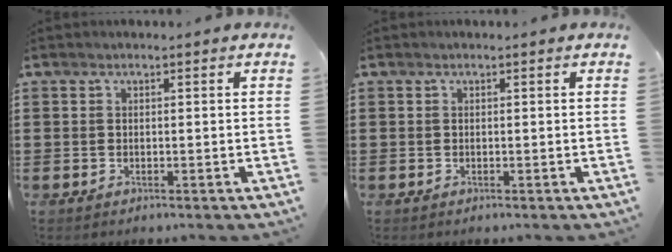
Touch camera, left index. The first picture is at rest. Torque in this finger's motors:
{"motor_torque": [0.00, 0.00, 0.00, 0.00]}